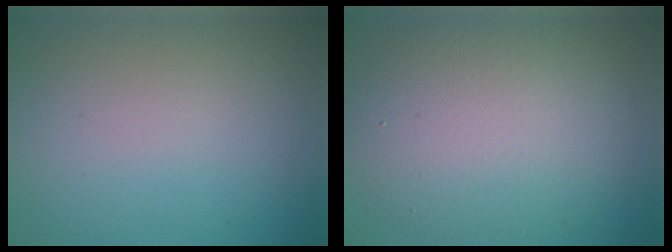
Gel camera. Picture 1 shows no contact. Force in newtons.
{"total": 8.9, "press": 8.9, "slide": 0.6}